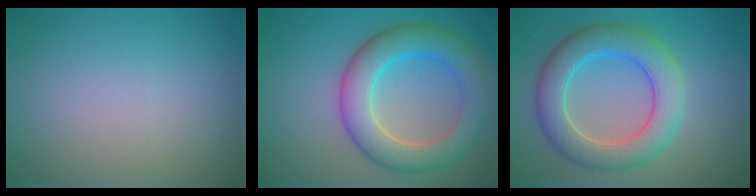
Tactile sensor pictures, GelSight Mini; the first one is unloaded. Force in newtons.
{"total": 6.8, "press": 6.8, "slide": 0.4}
{"total": 6.4, "press": 6.4, "slide": 0.2}